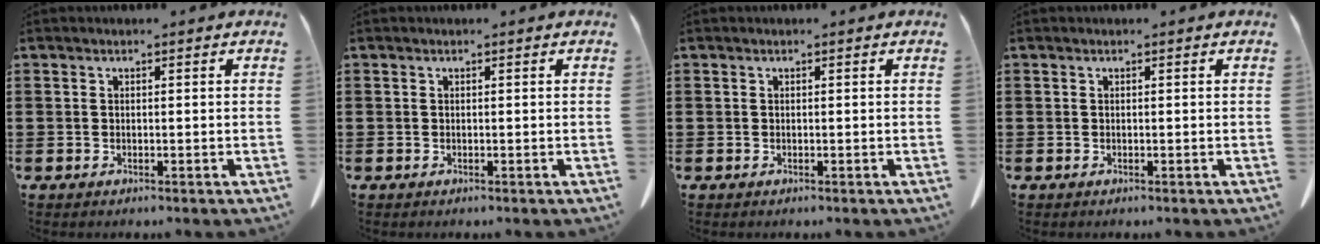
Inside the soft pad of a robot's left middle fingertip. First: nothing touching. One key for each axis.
{"total": 0.0}
{"total": 0.0}
{"total": 0.0}